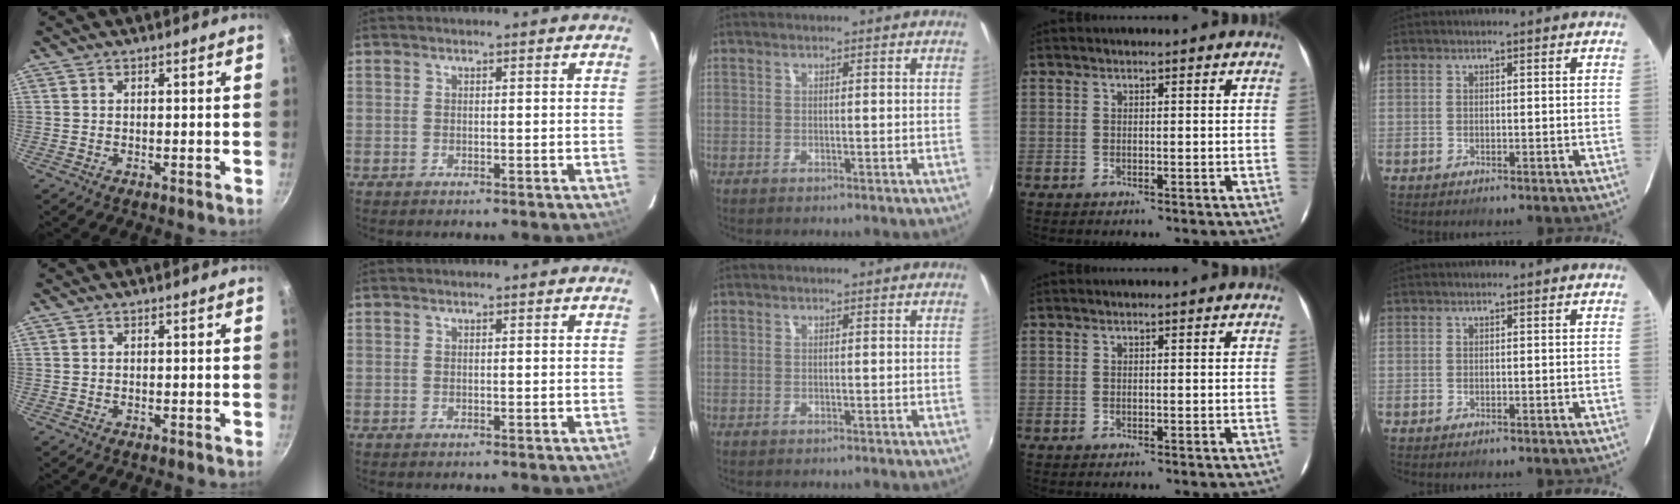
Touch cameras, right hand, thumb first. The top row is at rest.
{}